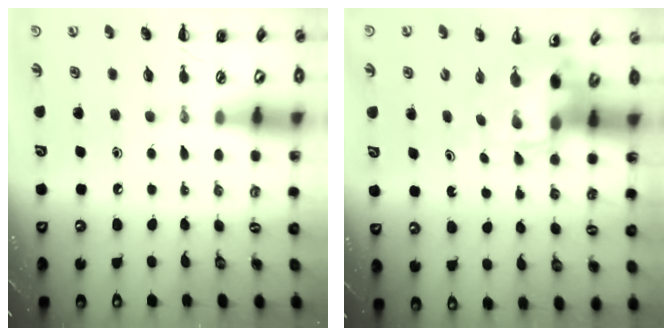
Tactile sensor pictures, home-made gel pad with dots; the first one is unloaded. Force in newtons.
{"total": 5.5, "press": 5.3, "slide": 1.3}